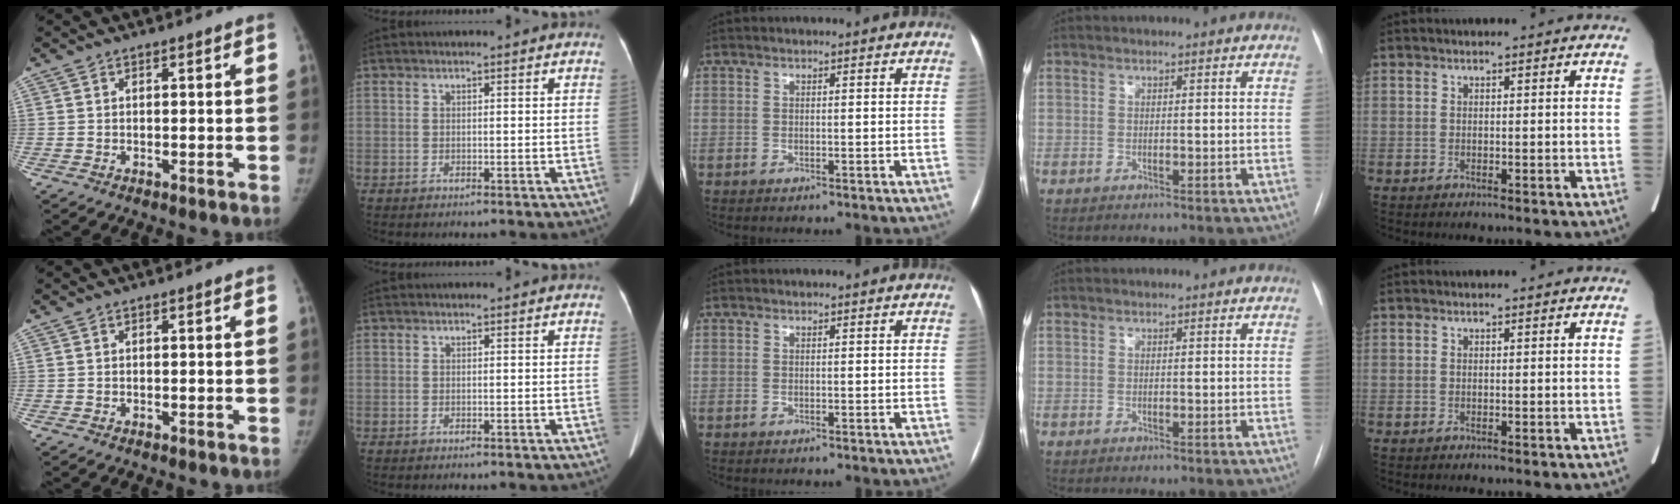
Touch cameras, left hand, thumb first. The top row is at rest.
{}